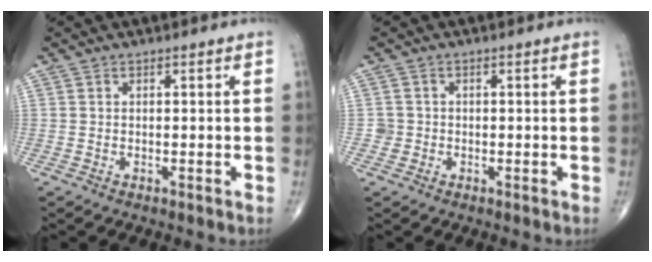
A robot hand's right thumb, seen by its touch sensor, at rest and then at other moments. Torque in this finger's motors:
{"motor_torque": [0.09, -0.28, 0.17, 0.23, -0.03]}